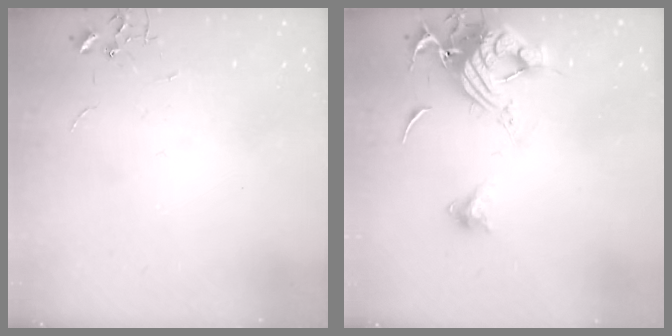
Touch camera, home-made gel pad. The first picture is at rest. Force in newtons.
{"total": 13.8, "press": 13.7, "slide": 1.5}